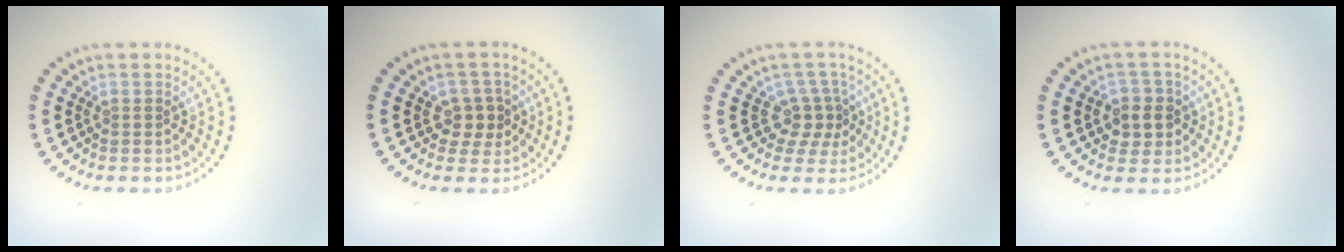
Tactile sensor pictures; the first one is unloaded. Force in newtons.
{"total": 2.2, "press": 2.0, "slide": 0.9}
{"total": 2.6, "press": 1.8, "slide": 1.9}
{"total": 2.6, "press": 2.4, "slide": 0.8}